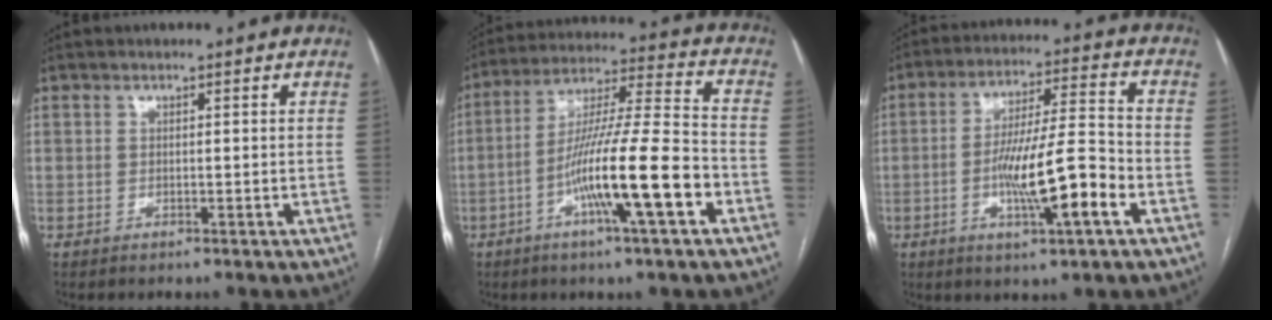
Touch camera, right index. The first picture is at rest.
{"total": 15.8, "force": [-6.0, 0.3, 14.6], "torque": [-0.260, -0.003, -0.107]}
{"total": 13.1, "force": [-4.3, 1.1, 12.3], "torque": [-0.211, 0.001, -0.071]}